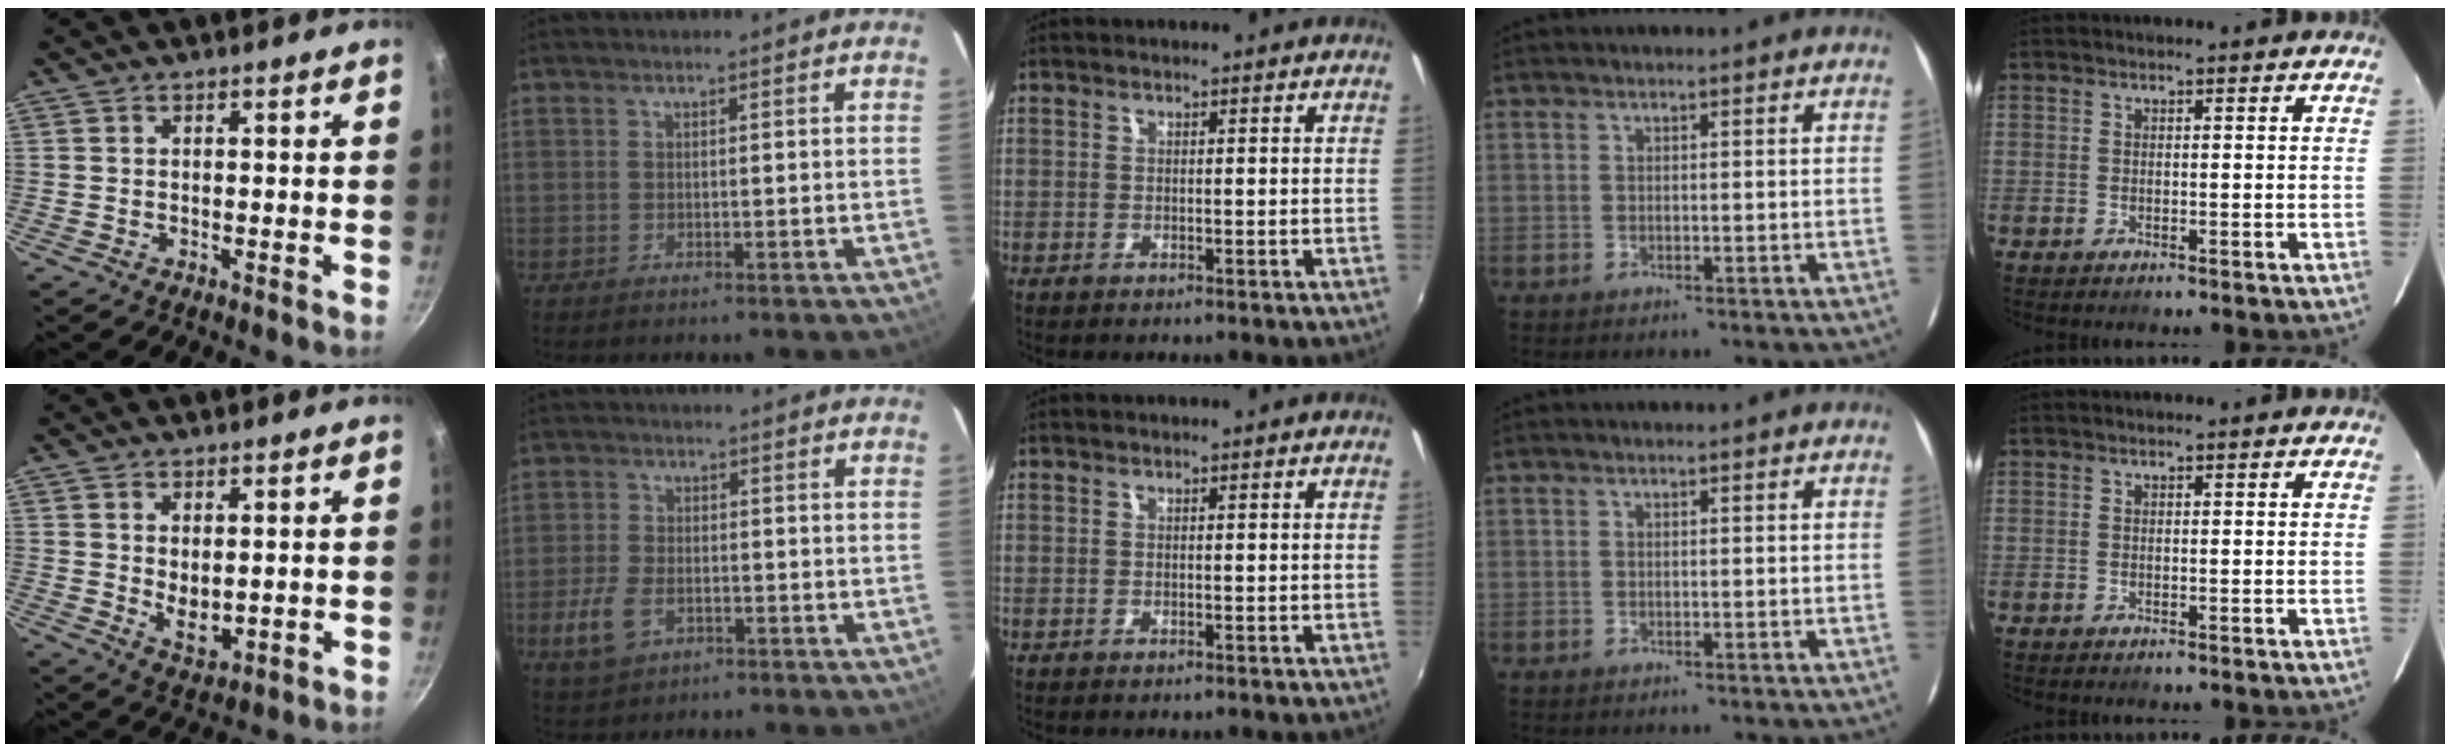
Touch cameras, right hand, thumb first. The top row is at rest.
{"thumb": {"total": 5.2, "force": [0.7, 2.8, 4.3], "torque": [-0.064, -0.017, 0.023]}, "index": {"total": 7.0, "force": [-3.0, 4.2, 4.6], "torque": [-0.116, -0.005, -0.053]}}